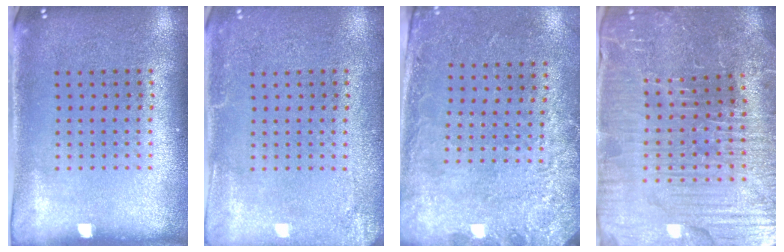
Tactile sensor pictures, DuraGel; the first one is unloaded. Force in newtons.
{"total": 2.3, "press": 2.3, "slide": 0.3}
{"total": 2.7, "press": 1.9, "slide": 1.9}
{"total": 4.8, "press": 4.7, "slide": 1.1}